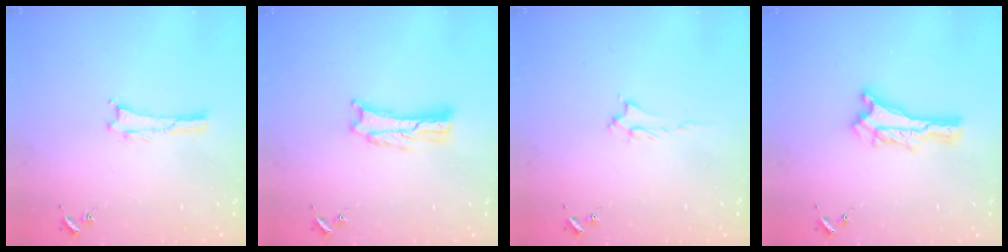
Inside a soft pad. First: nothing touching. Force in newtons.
{"total": 1.6, "press": 1.6, "slide": 0.3}
{"total": 1.6, "press": 1.6, "slide": 0.2}
{"total": 0.6, "press": 0.5, "slide": 0.2}